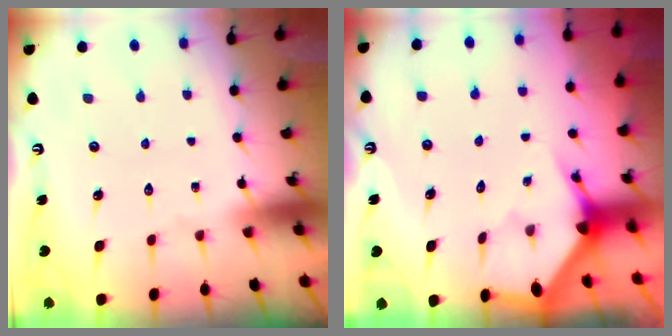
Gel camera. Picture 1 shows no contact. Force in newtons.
{"total": 2.9, "press": 2.9, "slide": 0.1}